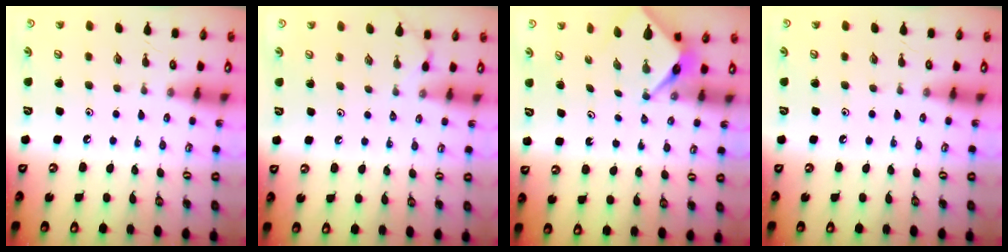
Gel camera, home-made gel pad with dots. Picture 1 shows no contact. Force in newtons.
{"total": 2.1, "press": 2.1, "slide": 0.3}
{"total": 4.0, "press": 3.9, "slide": 0.2}
{"total": 0.0}